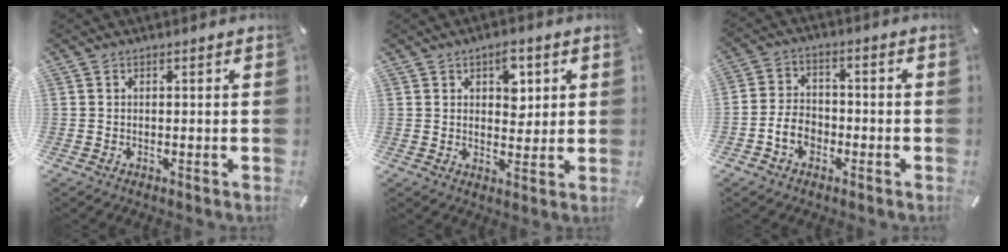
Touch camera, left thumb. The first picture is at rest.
{"total": 5.8, "force": [2.3, 3.8, 3.7], "torque": [-0.031, -0.009, 0.031]}
{"total": 6.5, "force": [-2.8, 5.1, 3.0], "torque": [-0.061, 0.019, -0.050]}